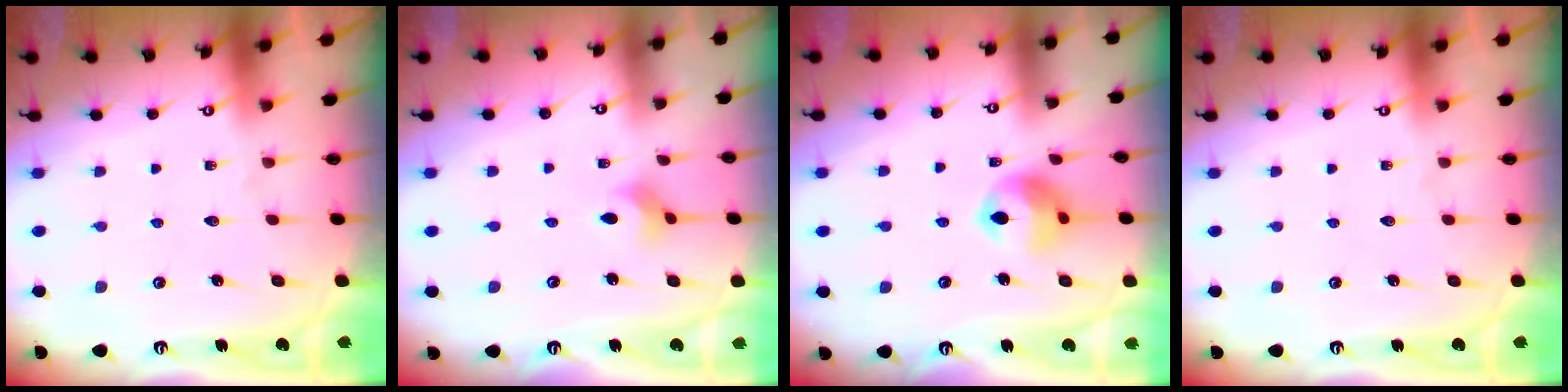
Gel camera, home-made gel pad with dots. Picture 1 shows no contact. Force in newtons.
{"total": 2.5, "press": 2.4, "slide": 0.5}
{"total": 10.6, "press": 10.5, "slide": 1.3}
{"total": 0.0}